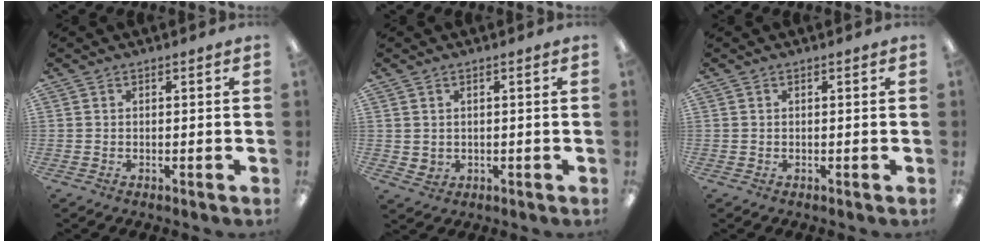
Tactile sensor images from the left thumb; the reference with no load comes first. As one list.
[{"total": 1.7, "force": [0.9, 1.4, 0.4], "torque": [-0.004, -0.001, 0.015]}, {"total": 0.0}]